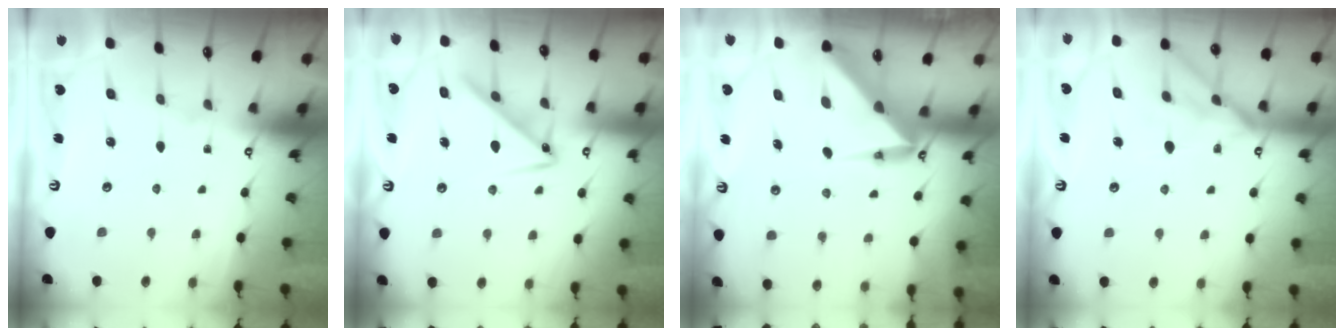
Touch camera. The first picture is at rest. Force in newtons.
{"total": 10.3, "press": 10.3, "slide": 0.4}
{"total": 6.3, "press": 6.3, "slide": 0.5}
{"total": 12.7, "press": 12.7, "slide": 1.1}